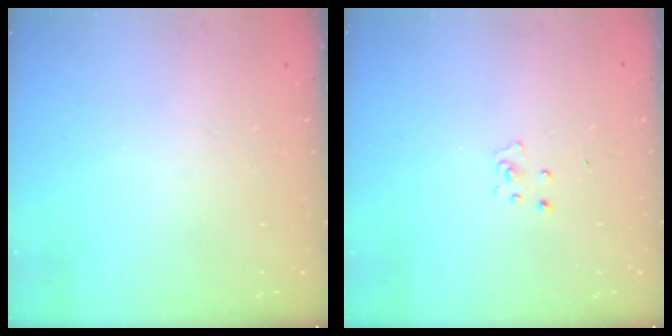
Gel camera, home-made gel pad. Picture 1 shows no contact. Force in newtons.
{"total": 2.7, "press": 2.7, "slide": 0.3}